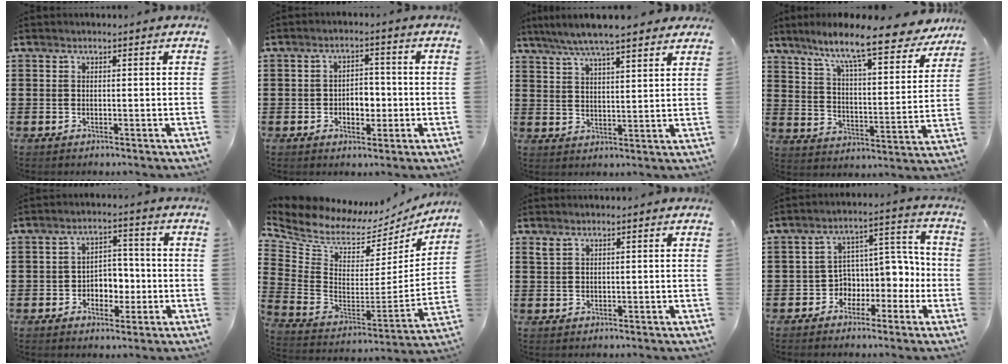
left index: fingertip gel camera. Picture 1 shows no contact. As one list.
[{"total": 3.9, "force": [-0.9, 2.4, 2.9], "torque": [-0.050, 0.004, -0.024]}, {"total": 6.1, "force": [5.3, 0.6, 3.0], "torque": [-0.075, -0.013, 0.093]}, {"total": 10.6, "force": [8.9, 0.3, 5.8], "torque": [-0.127, -0.059, 0.142]}, {"total": 4.5, "force": [-1.4, 3.6, 2.3], "torque": [-0.045, 0.008, -0.033]}, {"total": 5.8, "force": [5.1, 2.1, 1.7], "torque": [-0.070, -0.057, 0.083]}, {"total": 1.0, "force": [0.7, 0.5, 0.4], "torque": [-0.012, 0.003, 0.014]}, {"total": 5.6, "force": [-1.8, 4.9, 2.0], "torque": [-0.055, 0.001, -0.036]}]